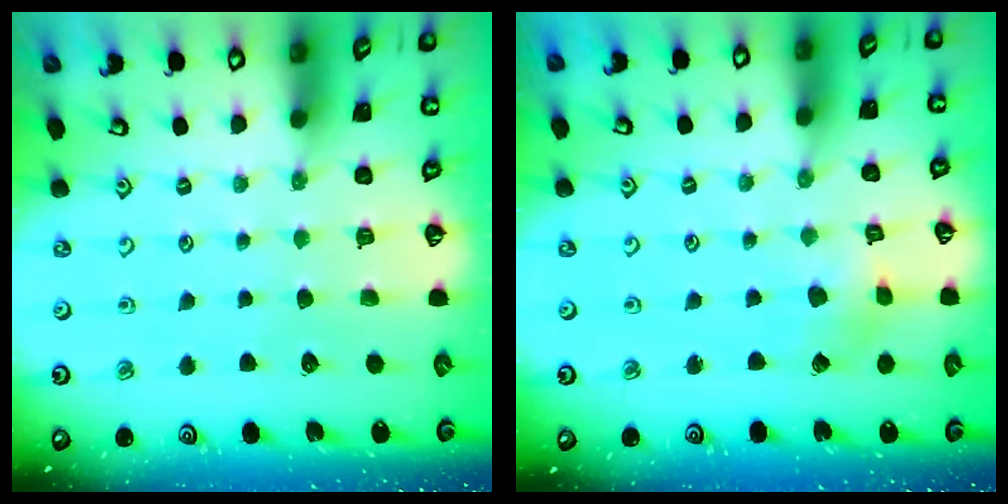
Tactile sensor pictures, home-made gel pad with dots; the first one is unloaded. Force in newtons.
{"total": 2.5, "press": 2.5, "slide": 0.3}